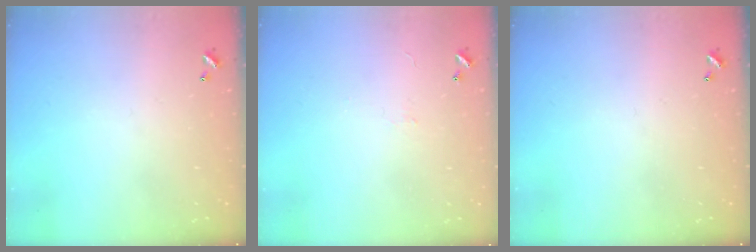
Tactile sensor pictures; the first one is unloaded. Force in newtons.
{"total": 0.6, "press": 0.5, "slide": 0.4}
{"total": 0.0}